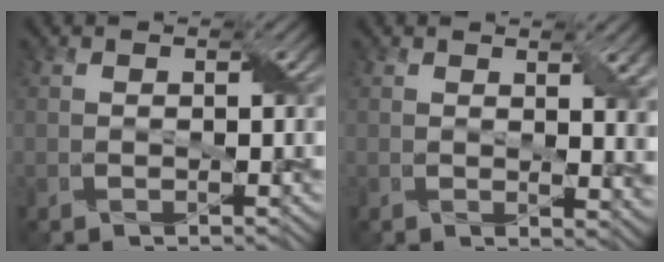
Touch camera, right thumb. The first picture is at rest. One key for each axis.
{"total": 4.1, "fx": 1.7, "fy": 1.5, "fz": 3.4, "tx": -0.050, "ty": -0.010, "tz": 0.036}